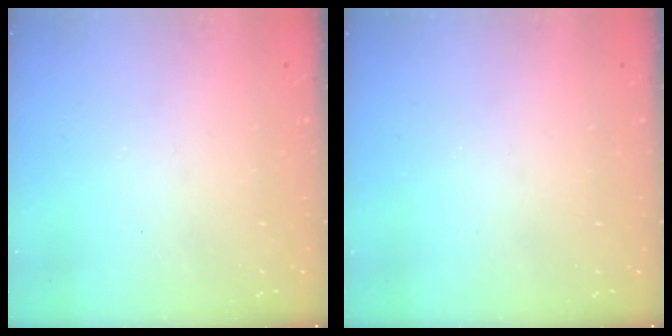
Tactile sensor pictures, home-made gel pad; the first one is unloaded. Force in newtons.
{"total": 0.0}